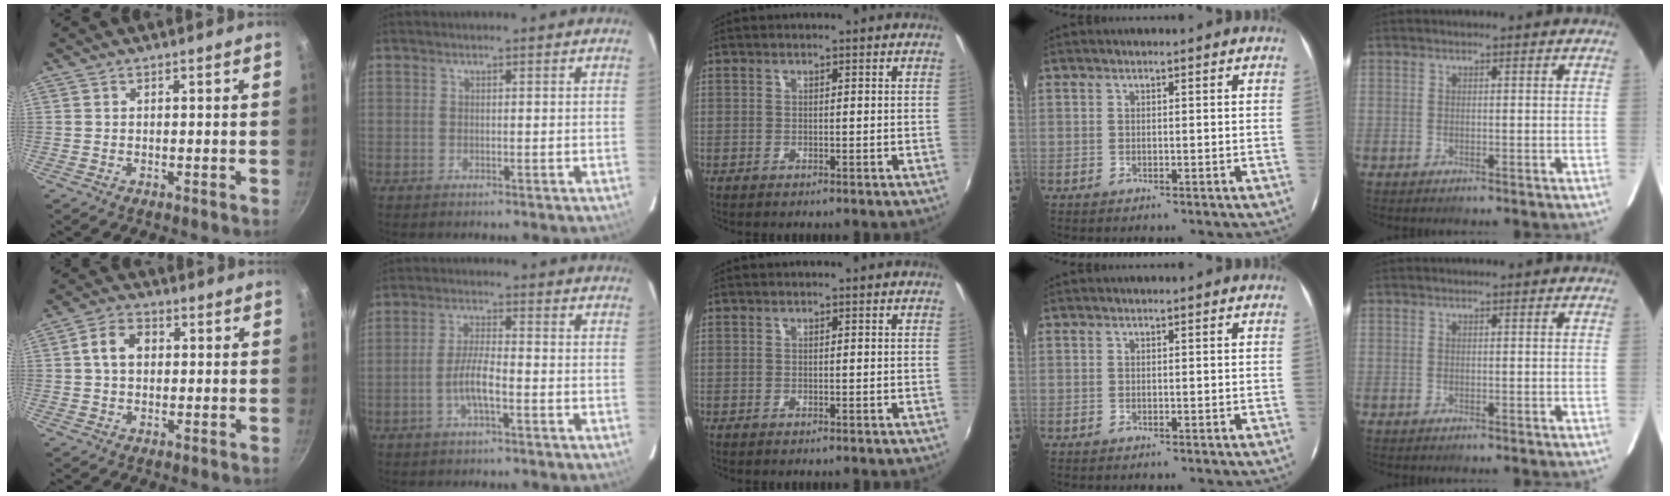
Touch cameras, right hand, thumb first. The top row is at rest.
{"thumb": {"total": 6.0, "force": [0.8, 4.5, 3.9], "torque": [-0.055, 0.012, 0.006]}, "index": {"total": 5.3, "force": [-2.2, 1.0, 4.7], "torque": [-0.097, 0.002, -0.042]}}